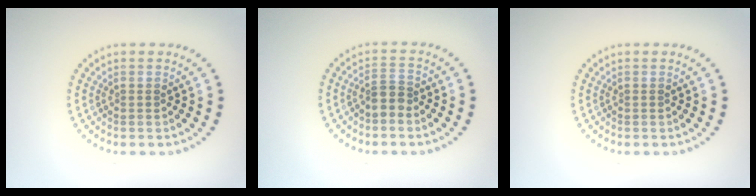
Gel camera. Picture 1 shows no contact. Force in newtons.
{"total": 1.7, "press": 1.2, "slide": 1.1}
{"total": 0.0}